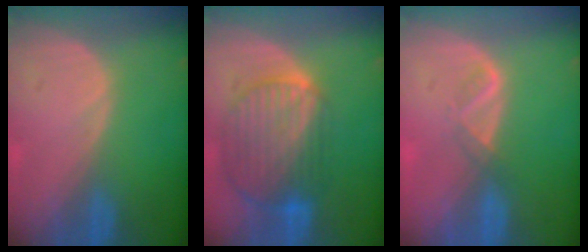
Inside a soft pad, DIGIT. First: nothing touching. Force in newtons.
{"total": 10.4, "press": 8.8, "slide": 5.5}
{"total": 1.9, "press": 1.8, "slide": 0.7}